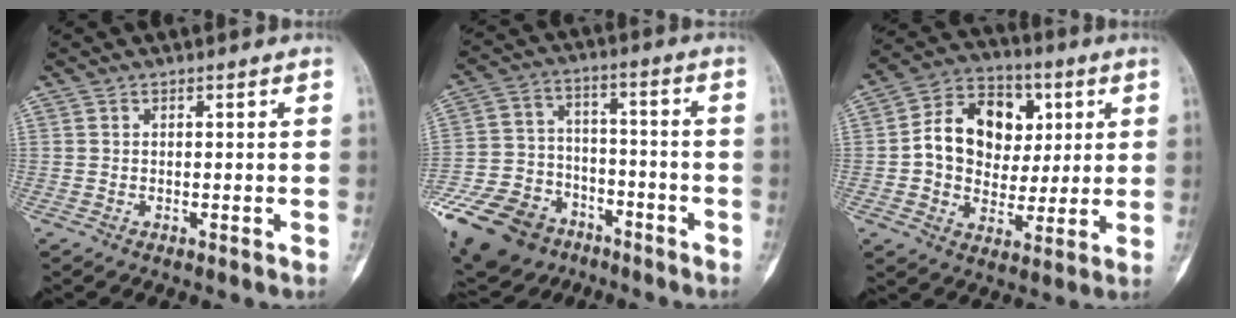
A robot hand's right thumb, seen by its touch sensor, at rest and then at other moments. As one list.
[{"total": 21.3, "force": [-13.4, 14.0, 8.9], "torque": [-0.190, 0.062, -0.224]}, {"total": 15.6, "force": [2.5, 12.4, 9.1], "torque": [-0.111, 0.014, 0.040]}]